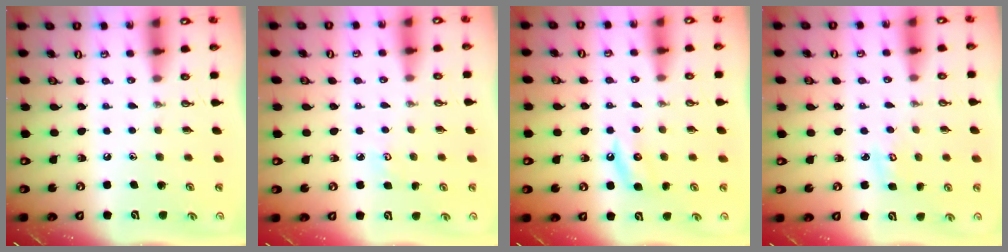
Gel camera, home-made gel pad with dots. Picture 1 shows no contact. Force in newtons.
{"total": 2.8, "press": 2.8, "slide": 0.3}
{"total": 4.5, "press": 4.4, "slide": 0.7}
{"total": 3.1, "press": 3.1, "slide": 0.2}